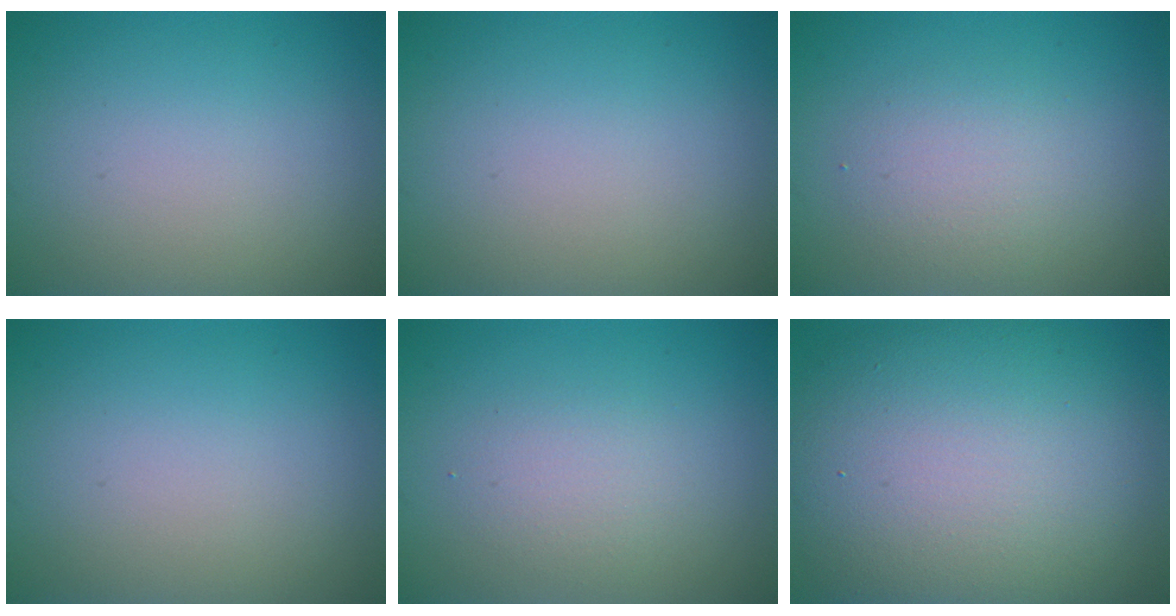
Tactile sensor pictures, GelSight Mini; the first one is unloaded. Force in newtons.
{"total": 0.0}
{"total": 2.7, "press": 2.7, "slide": 0.0}
{"total": 0.0}
{"total": 1.9, "press": 1.9, "slide": 0.1}
{"total": 13.7, "press": 13.7, "slide": 0.7}